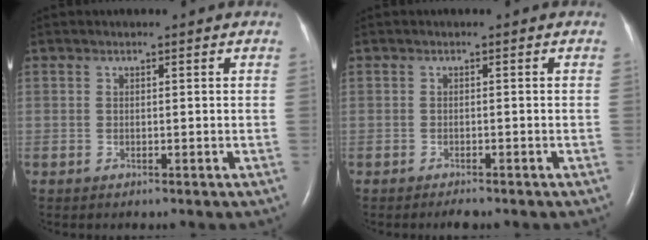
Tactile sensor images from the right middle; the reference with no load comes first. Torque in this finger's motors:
{"motor_torque": [0.11, -0.09, 0.03, 0.00]}